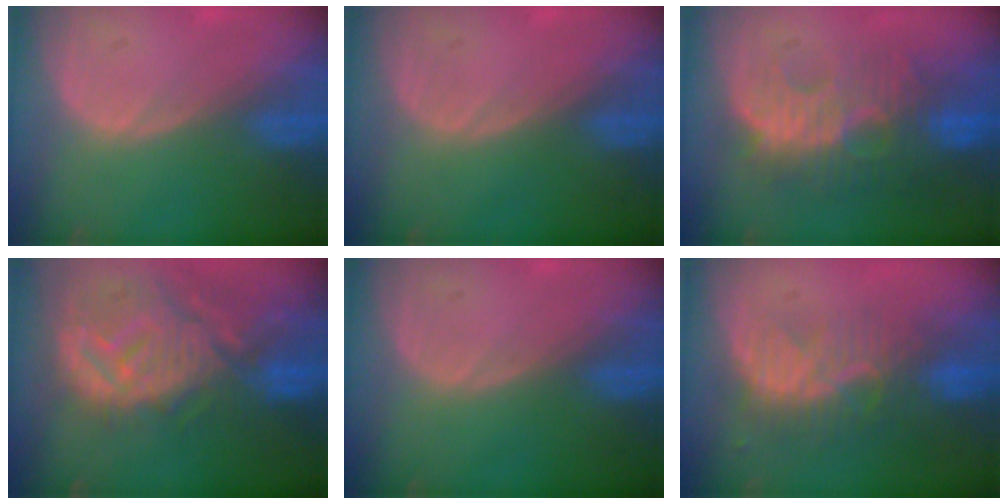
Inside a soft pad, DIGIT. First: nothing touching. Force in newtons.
{"total": 0.0}
{"total": 10.2, "press": 9.7, "slide": 3.0}
{"total": 12.6, "press": 11.2, "slide": 5.9}
{"total": 0.0}
{"total": 8.1, "press": 7.4, "slide": 3.5}